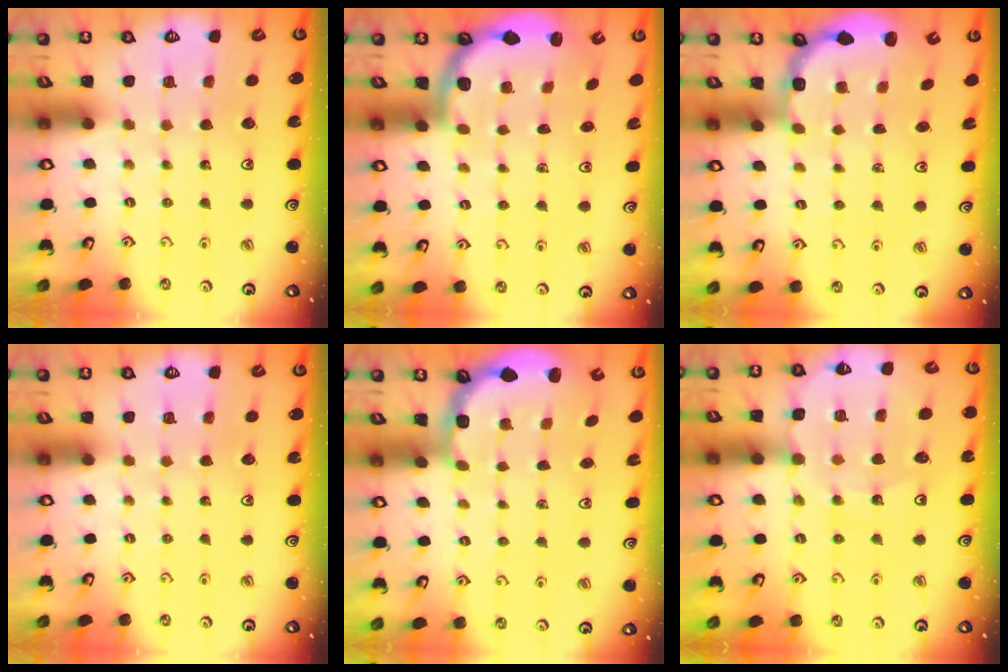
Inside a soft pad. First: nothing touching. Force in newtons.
{"total": 2.6, "press": 2.5, "slide": 0.6}
{"total": 2.9, "press": 2.4, "slide": 1.8}
{"total": 0.0}
{"total": 2.8, "press": 2.3, "slide": 1.7}
{"total": 11.7, "press": 11.2, "slide": 3.1}